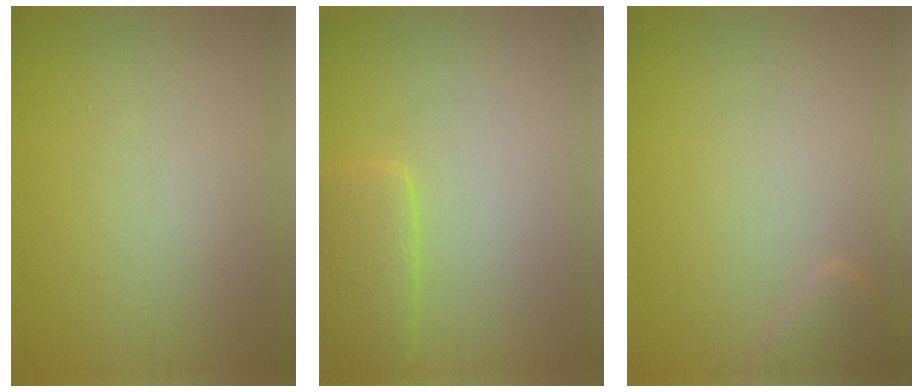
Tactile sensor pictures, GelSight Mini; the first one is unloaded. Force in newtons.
{"total": 3.0, "press": 3.0, "slide": 0.2}
{"total": 1.7, "press": 1.7, "slide": 0.1}